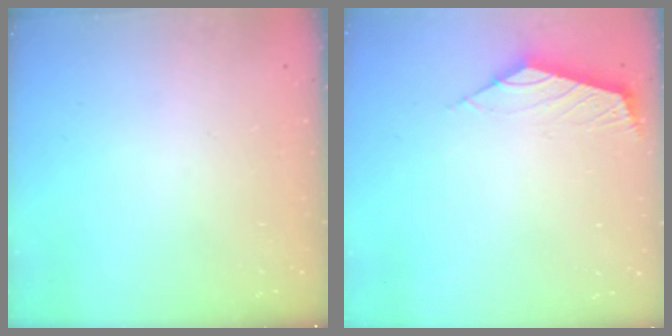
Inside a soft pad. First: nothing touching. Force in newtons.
{"total": 2.6, "press": 2.5, "slide": 0.6}